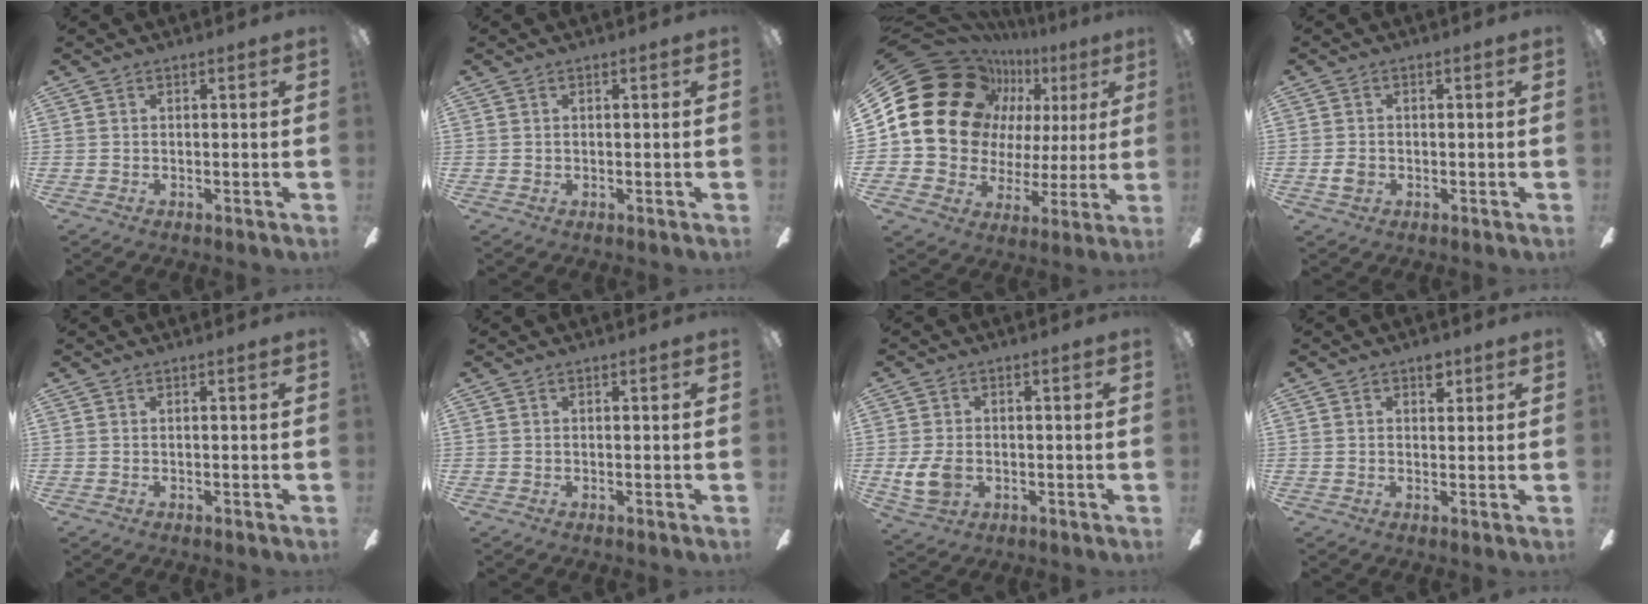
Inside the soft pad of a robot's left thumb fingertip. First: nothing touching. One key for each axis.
{"total": 0.7, "fx": 0.2, "fy": 0.7, "fz": 0.2, "tx": -0.004, "ty": 0.005, "tz": 0.003}
{"total": 23.8, "fx": 9.3, "fy": 18.5, "fz": 11.6, "tx": -0.218, "ty": -0.047, "tz": 0.198}
{"total": 2.8, "fx": -0.5, "fy": 2.4, "fz": 1.4, "tx": -0.023, "ty": 0.007, "tz": -0.009}
{"total": 0.0}
{"total": 0.0}
{"total": 7.3, "fx": -1.2, "fy": 5.4, "fz": 4.7, "tx": -0.101, "ty": 0.005, "tz": -0.022}
{"total": 3.6, "fx": 1.7, "fy": 2.4, "fz": 2.0, "tx": -0.011, "ty": -0.004, "tz": 0.024}